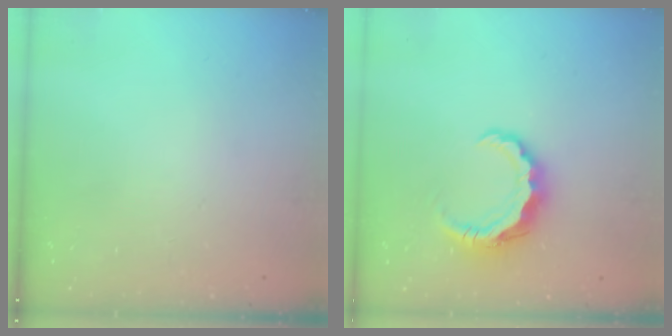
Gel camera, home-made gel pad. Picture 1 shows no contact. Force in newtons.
{"total": 8.0, "press": 8.0, "slide": 0.9}